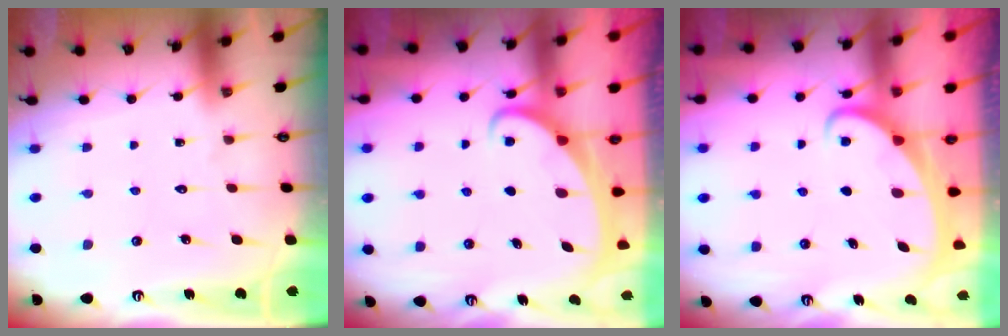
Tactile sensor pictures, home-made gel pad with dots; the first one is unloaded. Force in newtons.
{"total": 2.0, "press": 2.0, "slide": 0.3}
{"total": 2.0, "press": 2.0, "slide": 0.3}